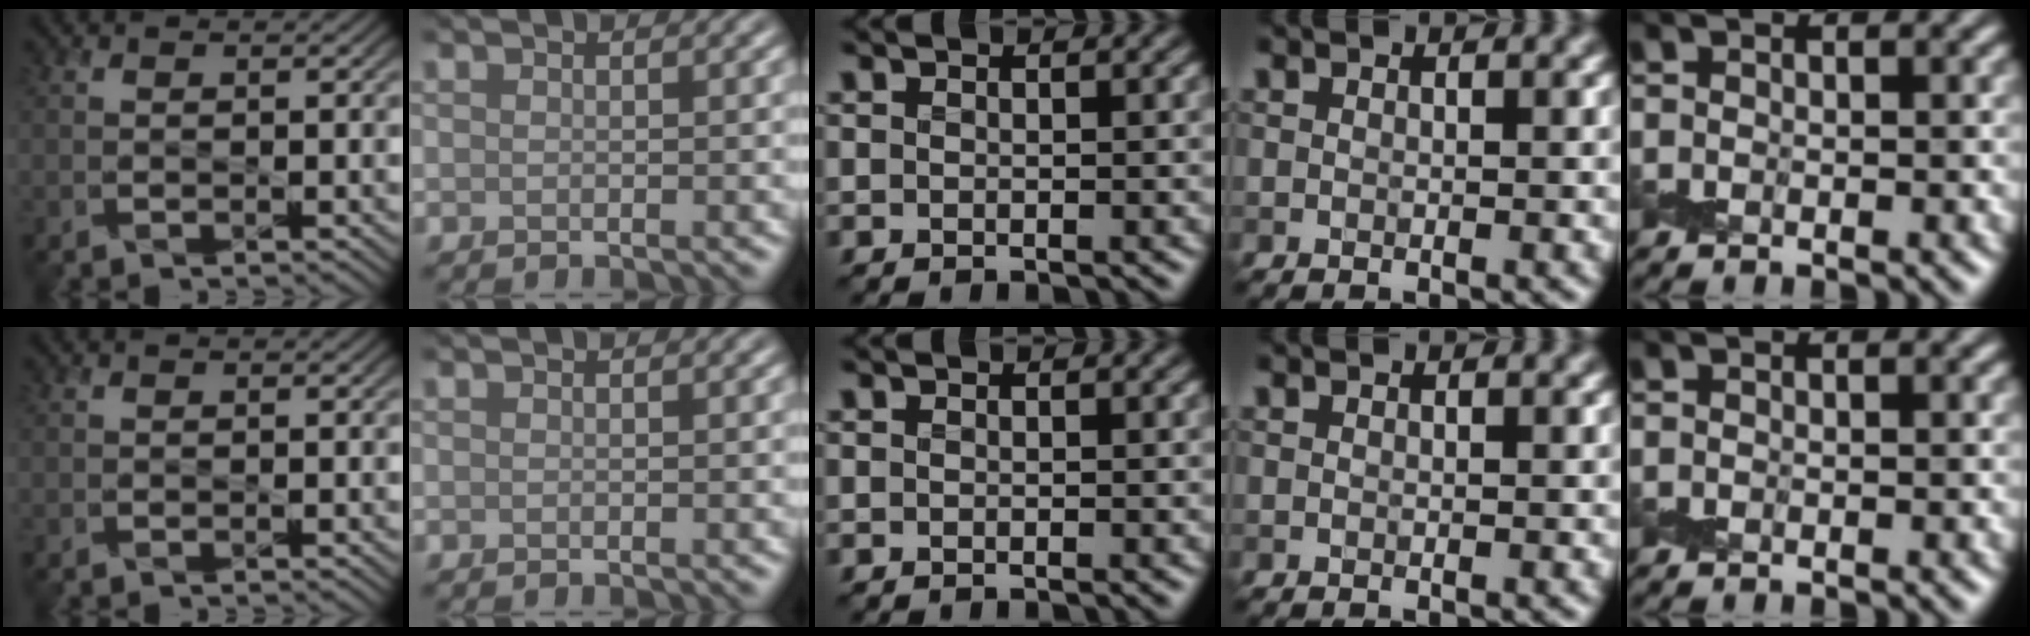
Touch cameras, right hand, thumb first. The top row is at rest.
{}